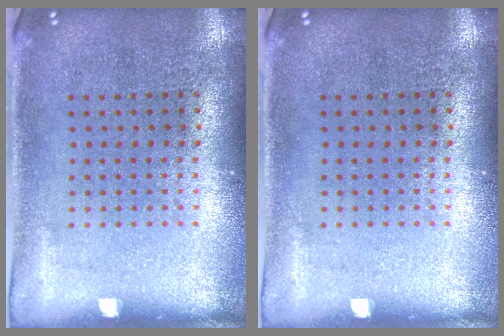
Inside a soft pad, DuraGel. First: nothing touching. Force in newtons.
{"total": 0.0}